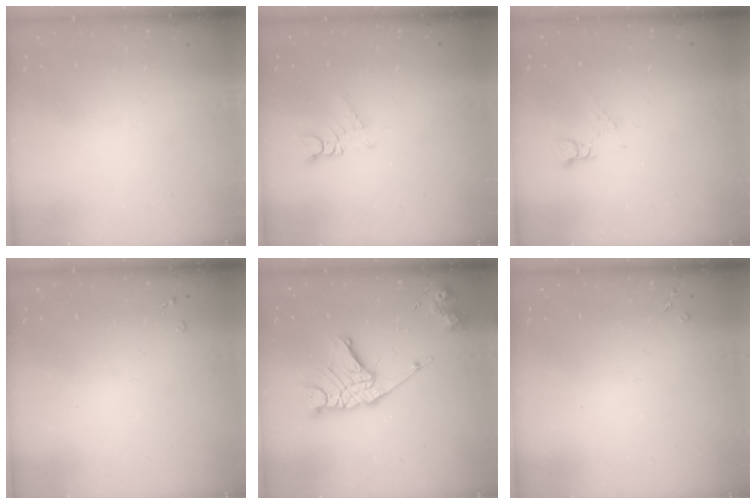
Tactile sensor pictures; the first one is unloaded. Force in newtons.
{"total": 2.3, "press": 2.3, "slide": 0.3}
{"total": 2.5, "press": 2.5, "slide": 0.3}
{"total": 2.1, "press": 2.1, "slide": 0.4}
{"total": 16.5, "press": 16.5, "slide": 1.5}
{"total": 2.8, "press": 2.8, "slide": 0.5}